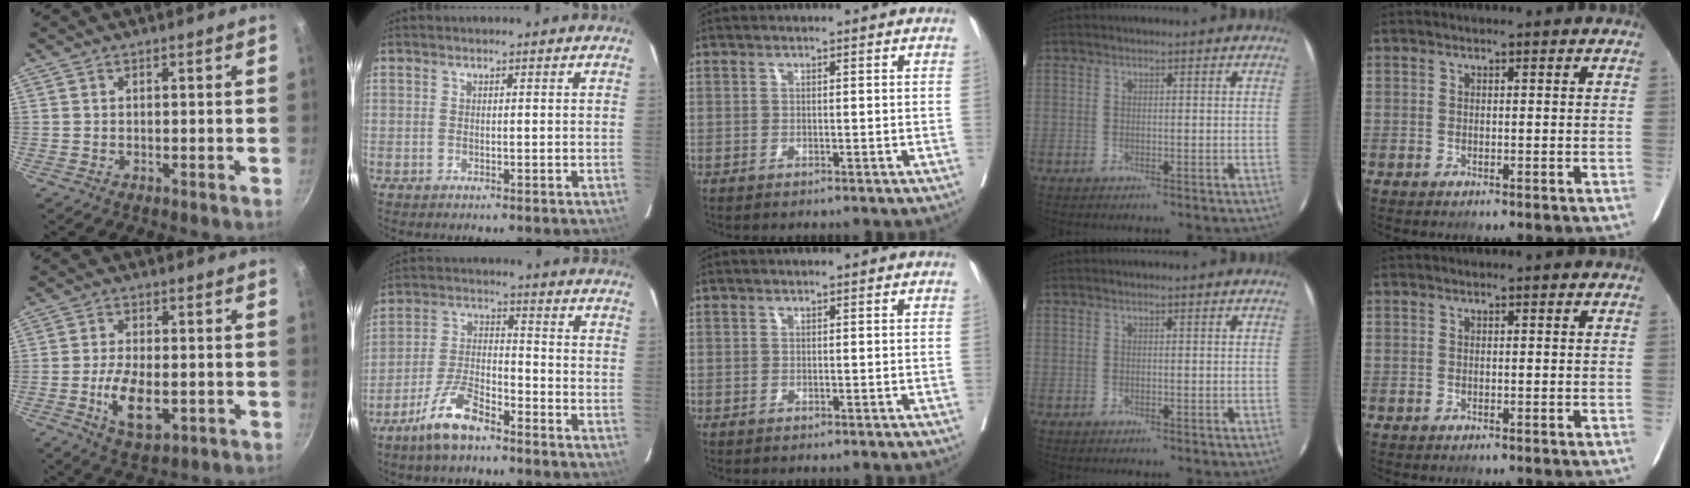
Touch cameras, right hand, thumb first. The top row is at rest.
{"thumb": {"total": 8.7, "force": [-2.0, 4.2, 7.3], "torque": [-0.127, -0.004, -0.028]}, "index": {"total": 8.5, "force": [-6.2, 2.2, 5.4], "torque": [-0.119, -0.006, -0.124]}}